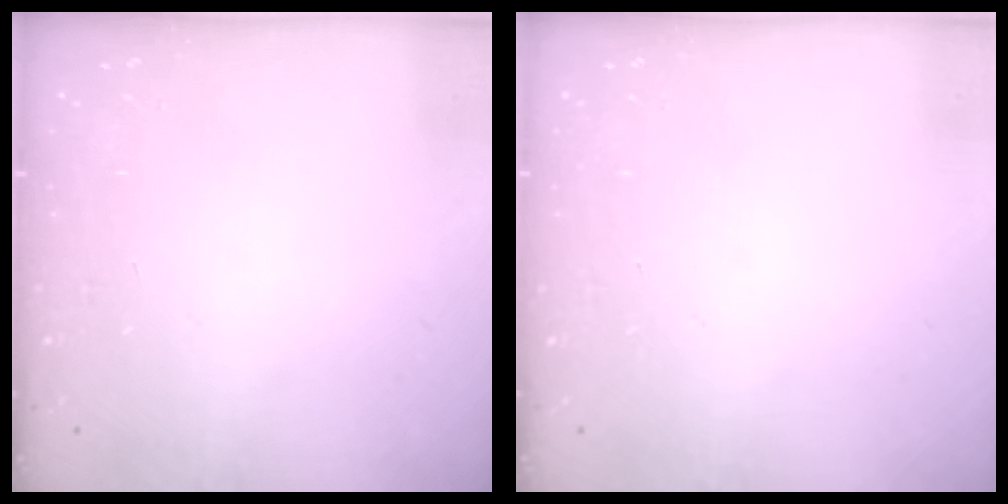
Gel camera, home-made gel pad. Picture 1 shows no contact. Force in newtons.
{"total": 0.0}